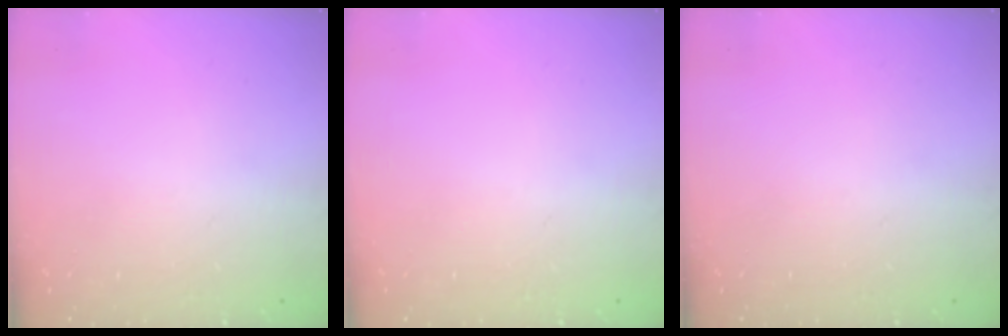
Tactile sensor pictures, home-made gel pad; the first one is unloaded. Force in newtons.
{"total": 0.0}
{"total": 0.0}